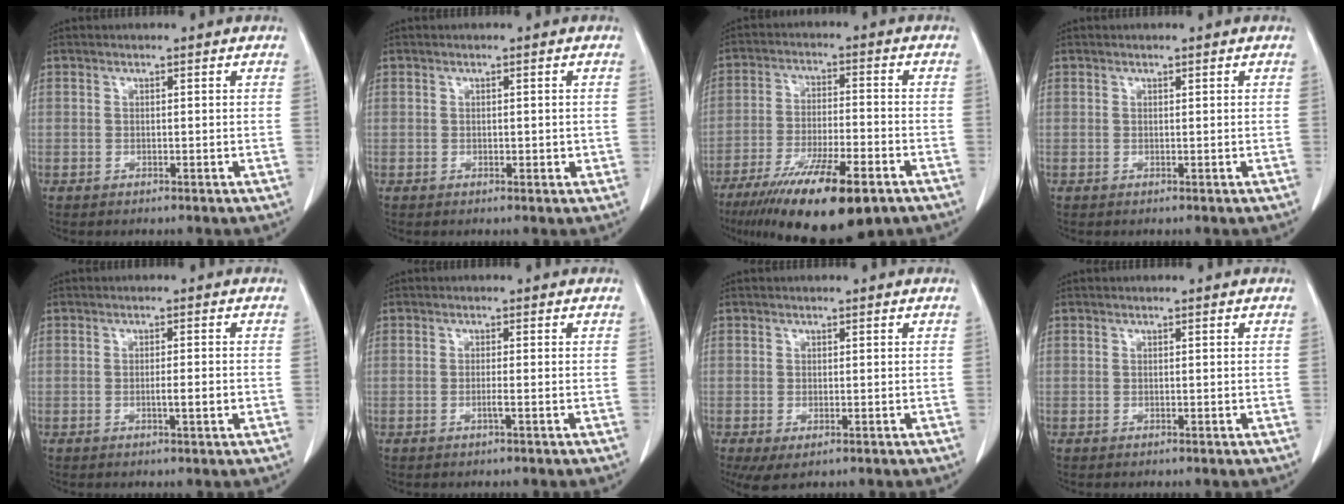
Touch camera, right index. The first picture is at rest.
{"total": 1.5, "force": [0.0, 0.9, 1.2], "torque": [-0.014, 0.000, 0.002]}
{"total": 16.4, "force": [-10.6, 3.1, 12.1], "torque": [-0.201, -0.036, -0.175]}
{"total": 0.0}
{"total": 2.5, "force": [-0.6, 0.1, 2.5], "torque": [-0.043, -0.002, -0.010]}
{"total": 1.1, "force": [-0.4, -0.2, 1.0], "torque": [-0.020, -0.001, -0.008]}
{"total": 3.5, "force": [-1.8, 1.4, 2.7], "torque": [-0.046, -0.012, -0.022]}
{"total": 0.0}